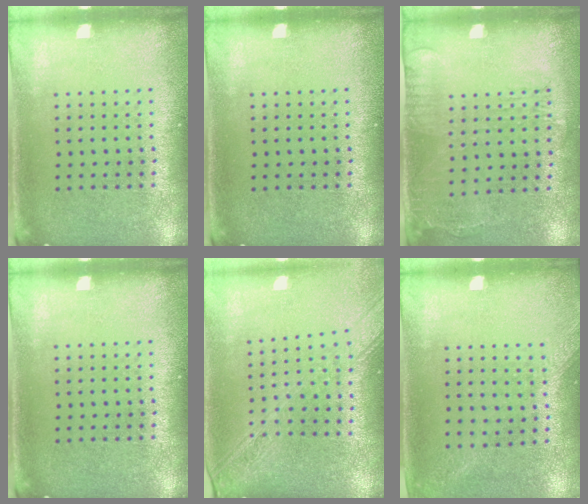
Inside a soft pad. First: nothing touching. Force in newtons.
{"total": 0.0}
{"total": 1.7, "press": 1.2, "slide": 1.1}
{"total": 0.0}
{"total": 2.1, "press": 1.8, "slide": 1.1}
{"total": 1.3, "press": 1.1, "slide": 0.7}